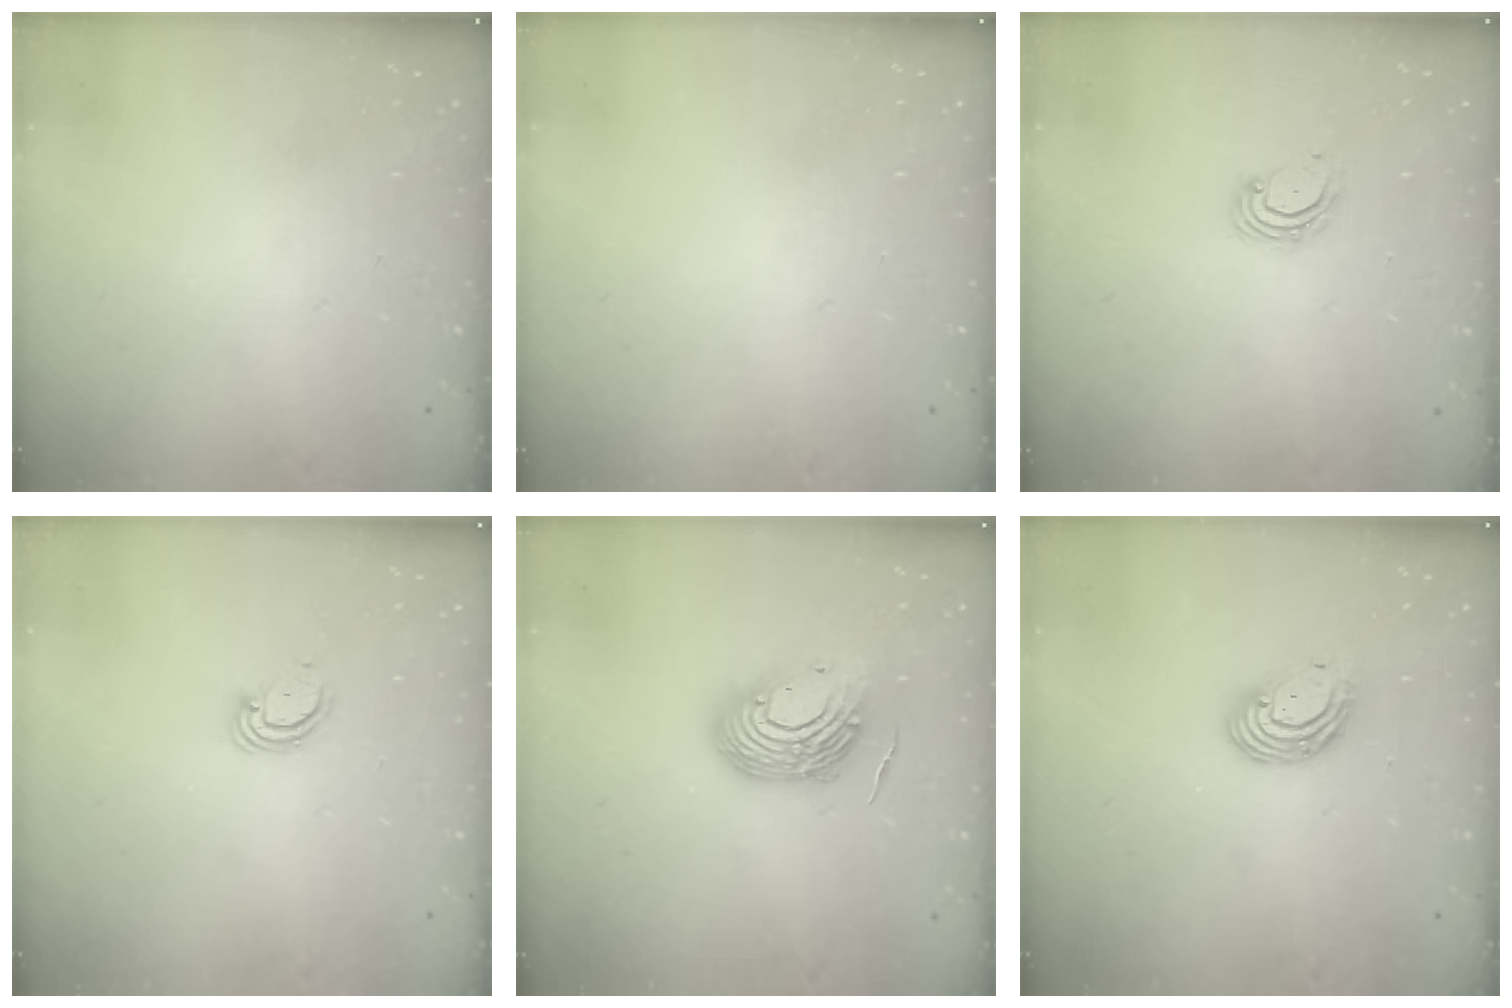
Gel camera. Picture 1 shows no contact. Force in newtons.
{"total": 0.0}
{"total": 4.2, "press": 4.2, "slide": 0.5}
{"total": 3.5, "press": 3.5, "slide": 0.2}
{"total": 12.9, "press": 12.7, "slide": 2.1}
{"total": 8.2, "press": 8.1, "slide": 1.3}